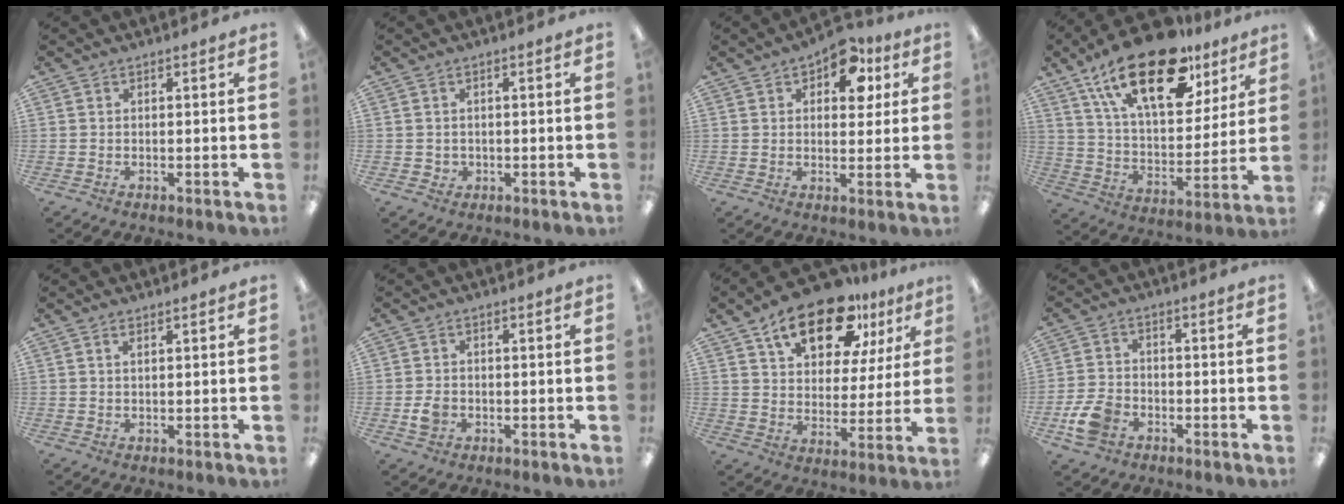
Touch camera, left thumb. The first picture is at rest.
{"total": 1.8, "force": [0.1, 1.8, 0.3], "torque": [-0.008, 0.002, 0.000]}
{"total": 9.8, "force": [5.3, 5.7, 6.0], "torque": [-0.074, -0.013, 0.088]}
{"total": 25.0, "force": [15.4, 11.5, 16.0], "torque": [-0.272, -0.079, 0.264]}
{"total": 1.2, "force": [0.6, 0.5, 0.9], "torque": [-0.020, 0.002, 0.011]}
{"total": 3.3, "force": [-0.9, 2.7, 1.7], "torque": [-0.019, 0.003, -0.016]}
{"total": 18.3, "force": [11.8, 9.1, 10.6], "torque": [-0.167, -0.052, 0.203]}
{"total": 7.6, "force": [-3.7, 5.3, 4.0], "torque": [-0.090, 0.015, -0.067]}